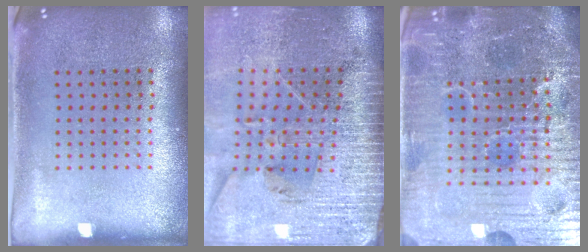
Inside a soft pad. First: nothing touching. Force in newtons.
{"total": 4.0, "press": 3.4, "slide": 2.0}
{"total": 7.3, "press": 6.5, "slide": 3.2}